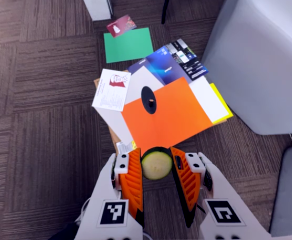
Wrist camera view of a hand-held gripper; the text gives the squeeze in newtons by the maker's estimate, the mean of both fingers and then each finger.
{"total": 9.5, "left": 10.3, "right": 8.7}